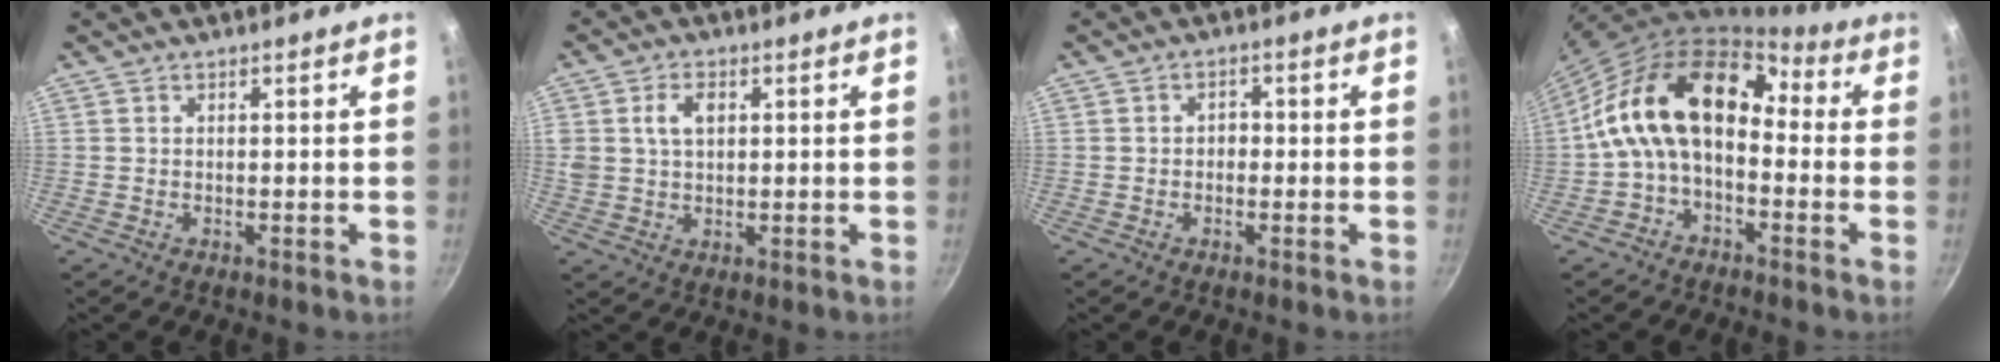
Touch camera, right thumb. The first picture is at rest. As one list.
[{"total": 5.2, "force": [1.5, 3.6, 3.5], "torque": [-0.054, -0.001, 0.029]}, {"total": 1.9, "force": [-0.4, 1.6, 1.0], "torque": [-0.009, 0.007, -0.007]}, {"total": 16.0, "force": [-0.9, 10.2, 12.3], "torque": [-0.198, 0.052, -0.035]}]